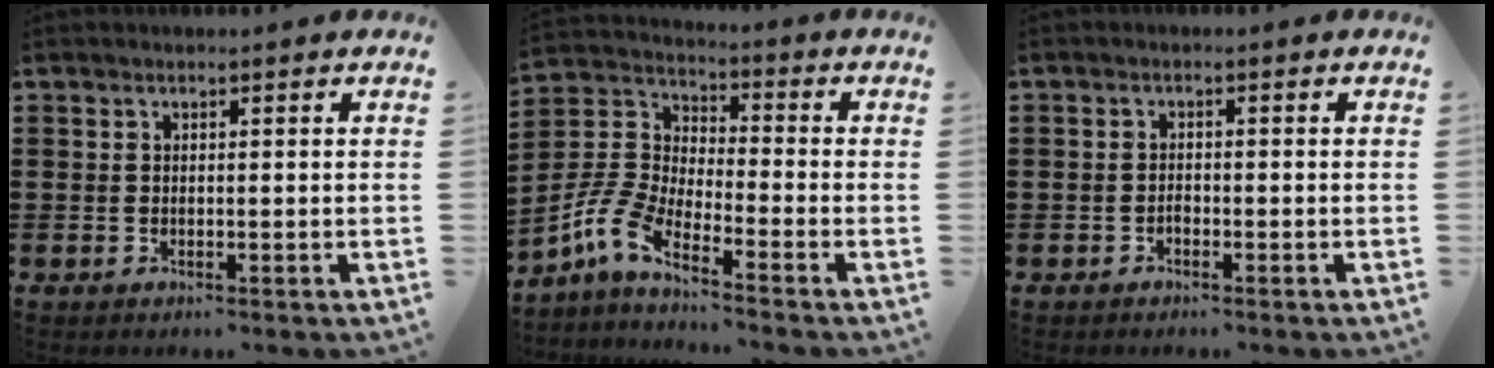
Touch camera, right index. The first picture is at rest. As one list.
[{"total": 6.5, "force": [-5.0, 1.7, 3.8], "torque": [-0.130, -0.021, -0.111]}, {"total": 0.9, "force": [-0.7, 0.5, 0.3], "torque": [-0.008, -0.002, -0.014]}]